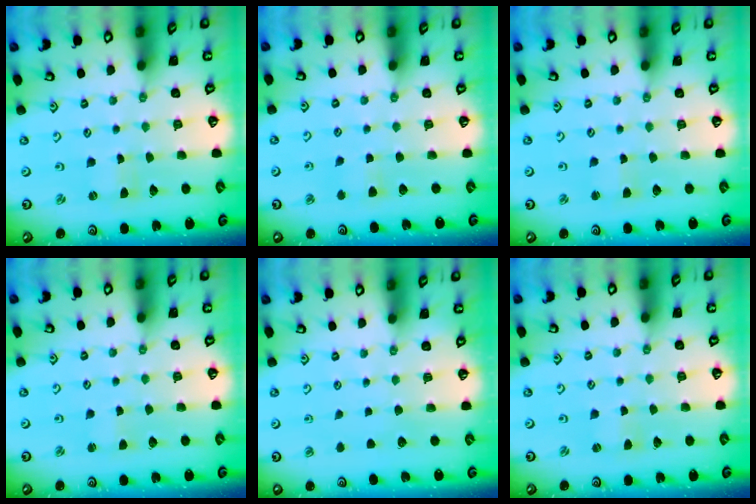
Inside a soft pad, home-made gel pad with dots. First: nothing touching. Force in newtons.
{"total": 3.1, "press": 3.0, "slide": 0.6}
{"total": 1.9, "press": 1.9, "slide": 0.3}
{"total": 1.6, "press": 1.6, "slide": 0.3}
{"total": 0.0}
{"total": 1.3, "press": 1.3, "slide": 0.4}